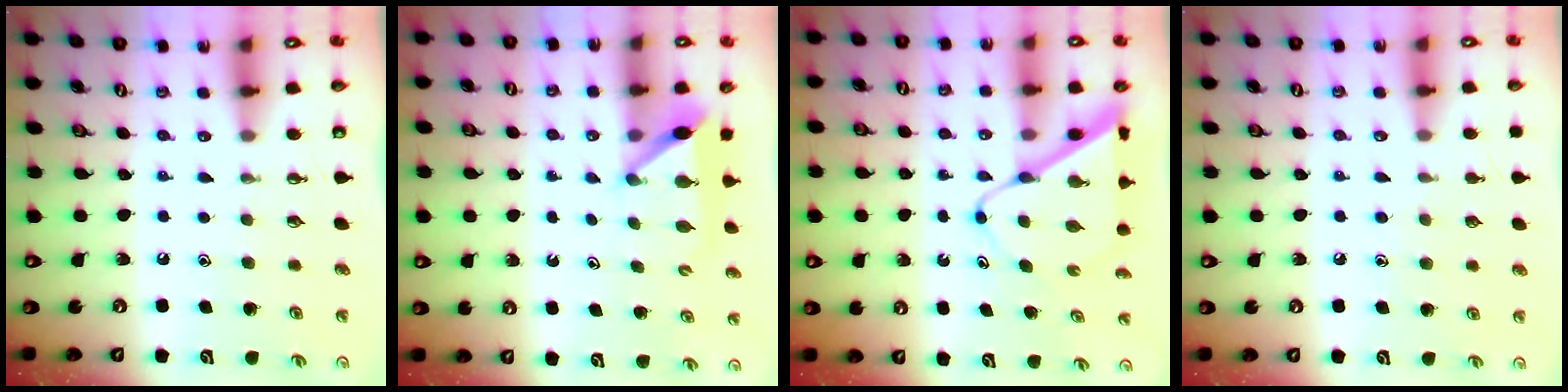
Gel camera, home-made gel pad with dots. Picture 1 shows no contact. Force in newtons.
{"total": 6.2, "press": 6.2, "slide": 0.7}
{"total": 9.3, "press": 9.2, "slide": 0.7}
{"total": 6.2, "press": 6.1, "slide": 0.7}